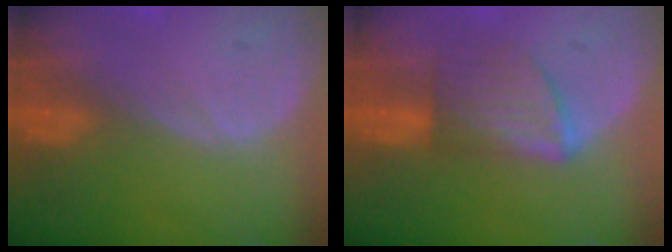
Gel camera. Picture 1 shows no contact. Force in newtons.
{"total": 5.8, "press": 5.6, "slide": 1.5}